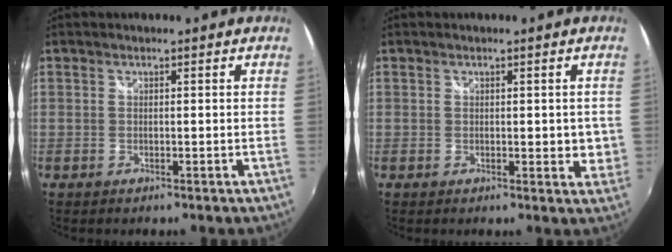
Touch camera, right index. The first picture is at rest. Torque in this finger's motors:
{"motor_torque": [1.54, 0.60, 0.23, 0.02]}